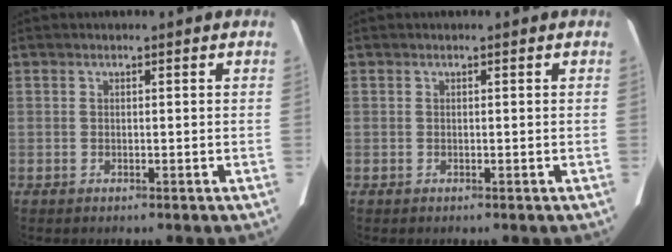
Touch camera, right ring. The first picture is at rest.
{"total": 0.0}